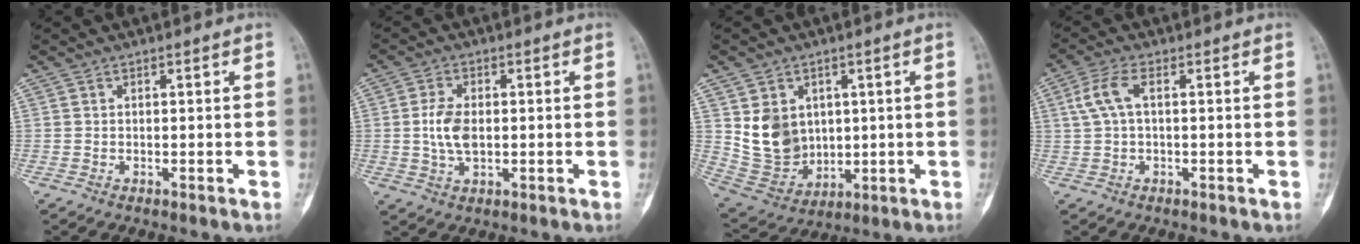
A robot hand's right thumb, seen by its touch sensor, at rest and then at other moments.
{"total": 6.0, "force": [0.0, 3.4, 5.0], "torque": [-0.102, -0.001, 0.000]}
{"total": 11.1, "force": [2.5, 9.2, 5.8], "torque": [-0.072, -0.017, 0.075]}
{"total": 5.0, "force": [0.9, 2.1, 4.4], "torque": [-0.111, 0.018, 0.018]}